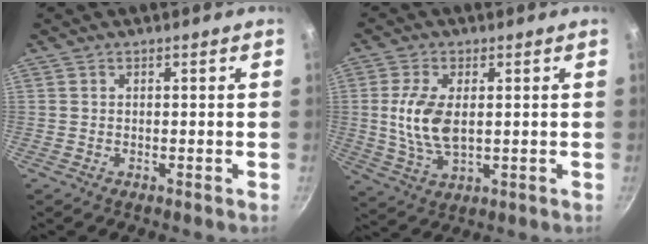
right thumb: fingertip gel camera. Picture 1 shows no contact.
{"total": 9.5, "force": [0.9, 4.9, 8.1], "torque": [-0.163, -0.006, 0.021]}